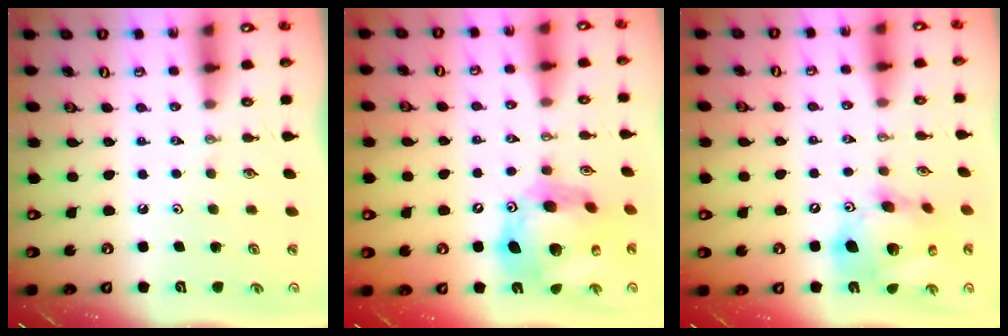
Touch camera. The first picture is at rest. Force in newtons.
{"total": 18.4, "press": 18.3, "slide": 1.9}
{"total": 17.3, "press": 17.1, "slide": 2.6}